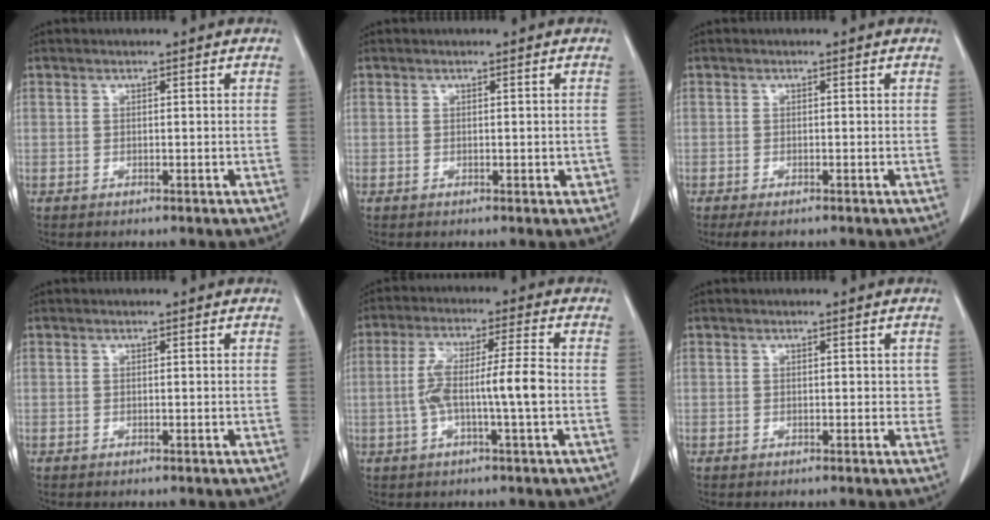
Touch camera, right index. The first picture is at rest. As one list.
[{"total": 1.3, "force": [-0.3, 0.8, 1.0], "torque": [-0.007, 0.004, 0.000]}, {"total": 2.0, "force": [-1.4, 0.6, 1.2], "torque": [-0.025, -0.005, -0.018]}, {"total": 0.0}, {"total": 8.6, "force": [-1.4, 0.3, 8.4], "torque": [-0.167, 0.016, -0.027]}, {"total": 1.0, "force": [0.2, 0.6, 0.7], "torque": [-0.004, 0.003, 0.002]}]